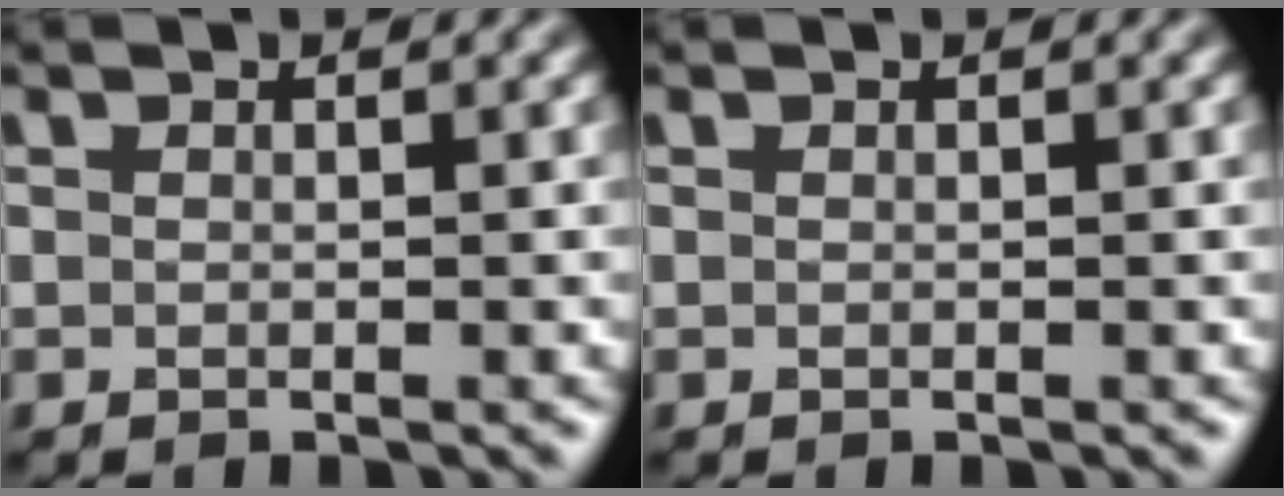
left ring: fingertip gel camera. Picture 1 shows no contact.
{"total": 0.0}